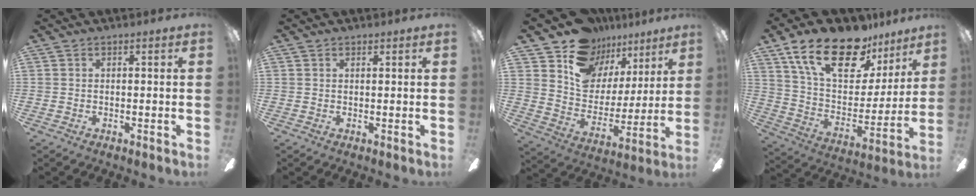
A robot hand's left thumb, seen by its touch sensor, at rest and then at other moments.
{"total": 0.9, "force": [0.7, 0.5, 0.1], "torque": [-0.002, 0.001, 0.014]}
{"total": 14.5, "force": [10.6, 9.2, 3.7], "torque": [-0.074, -0.084, 0.198]}
{"total": 22.4, "force": [15.1, 10.1, 12.9], "torque": [-0.224, -0.086, 0.268]}